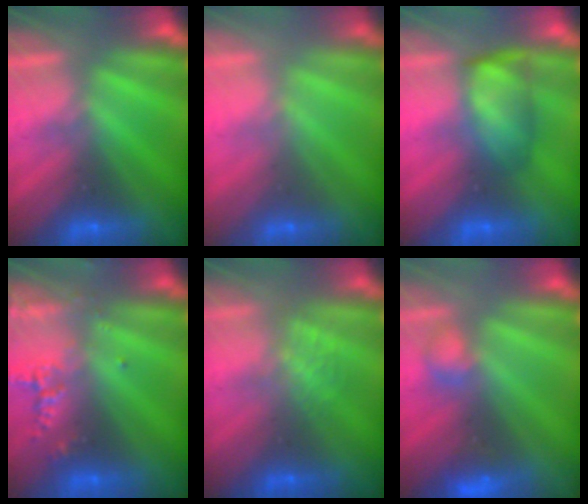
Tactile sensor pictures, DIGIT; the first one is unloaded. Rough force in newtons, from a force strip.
{"total": 2.0}
{"total": 4.4}
{"total": 2.4}
{"total": 1.0}
{"total": 2.8}